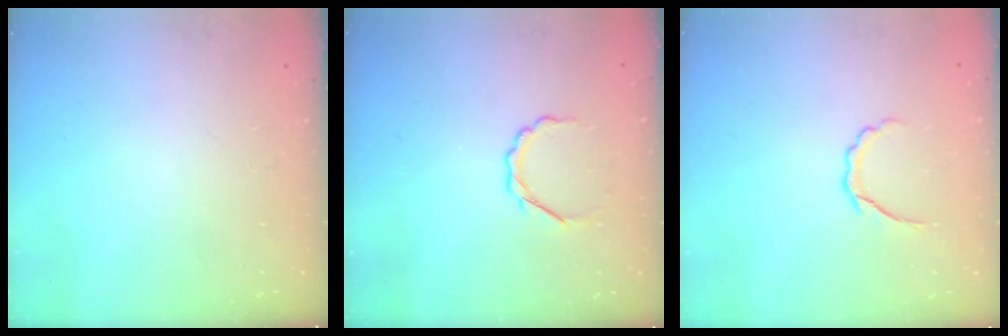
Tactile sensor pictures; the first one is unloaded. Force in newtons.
{"total": 3.7, "press": 3.5, "slide": 1.1}
{"total": 5.4, "press": 5.1, "slide": 1.8}